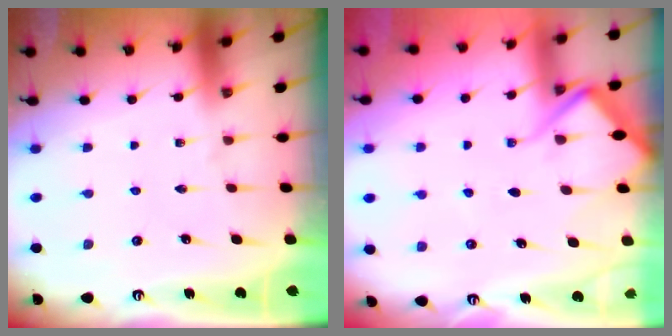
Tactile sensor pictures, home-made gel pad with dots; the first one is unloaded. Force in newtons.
{"total": 7.7, "press": 7.6, "slide": 0.9}